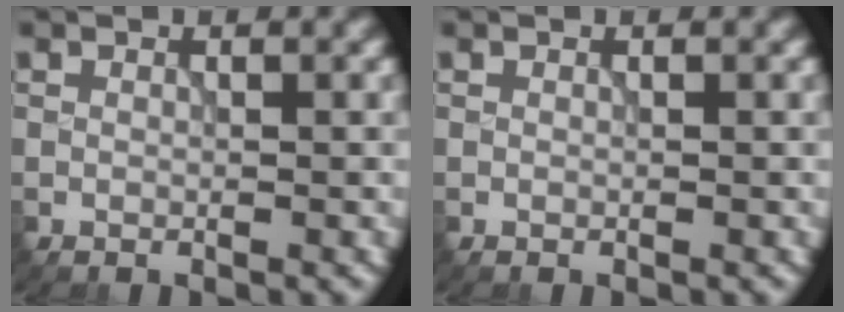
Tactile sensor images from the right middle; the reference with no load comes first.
{"total": 0.0}